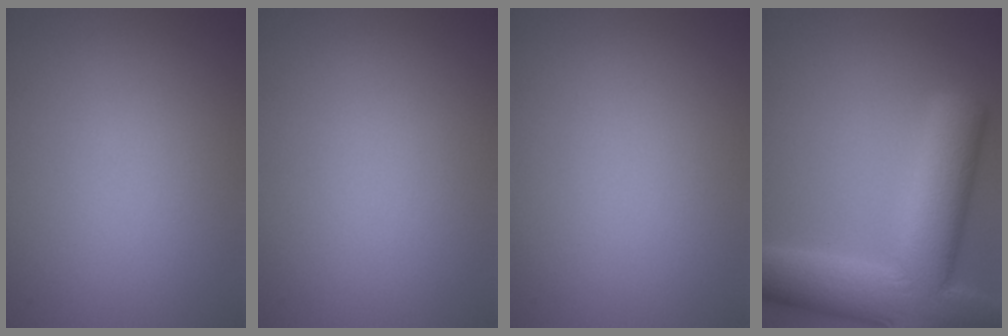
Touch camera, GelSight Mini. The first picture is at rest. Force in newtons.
{"total": 0.0}
{"total": 0.0}
{"total": 11.0, "press": 11.0, "slide": 0.9}